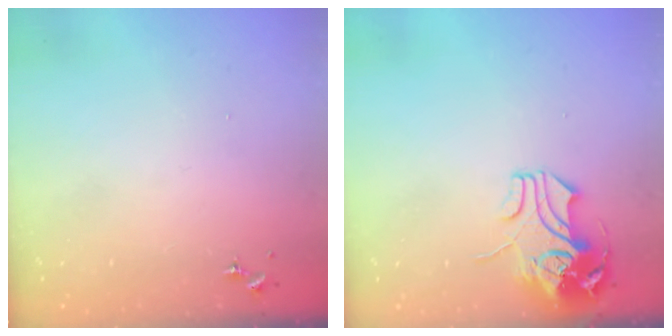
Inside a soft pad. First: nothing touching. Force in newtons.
{"total": 10.1, "press": 10.1, "slide": 1.2}